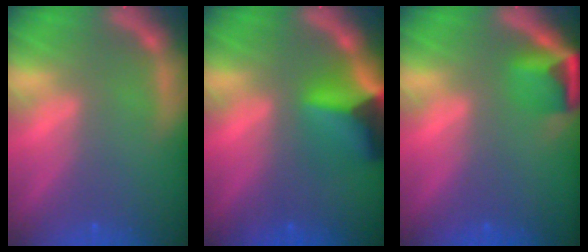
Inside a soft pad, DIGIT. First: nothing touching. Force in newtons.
{"total": 7.4}
{"total": 3.9}